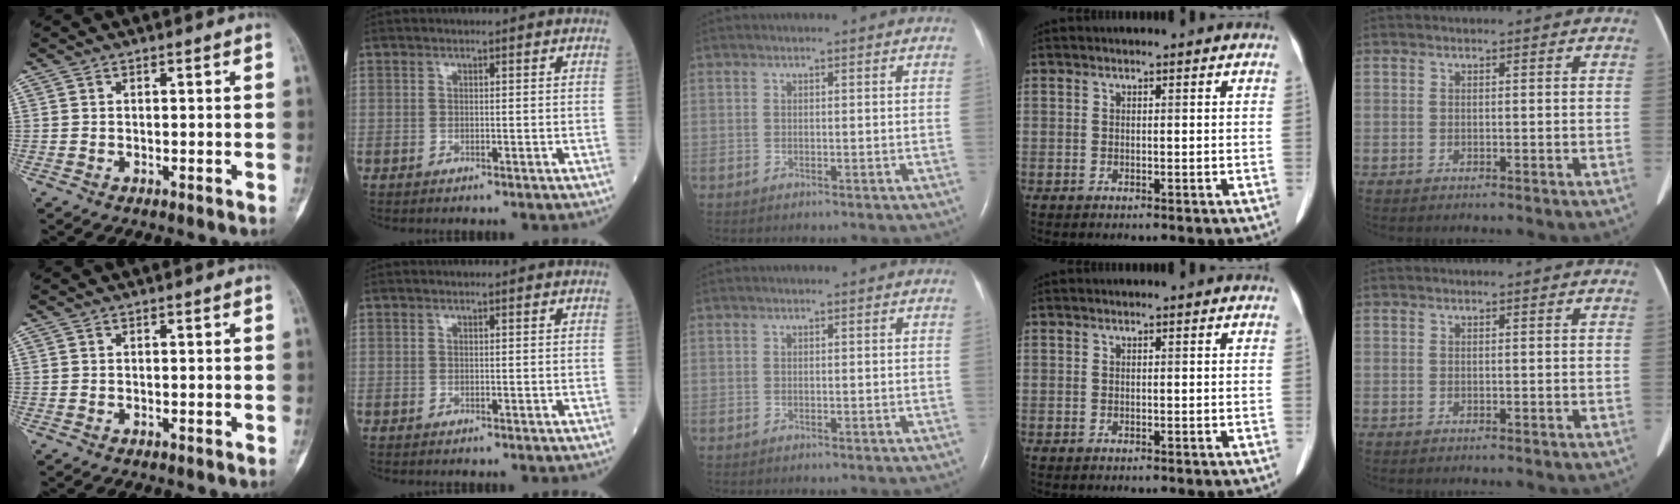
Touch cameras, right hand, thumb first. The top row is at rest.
{}